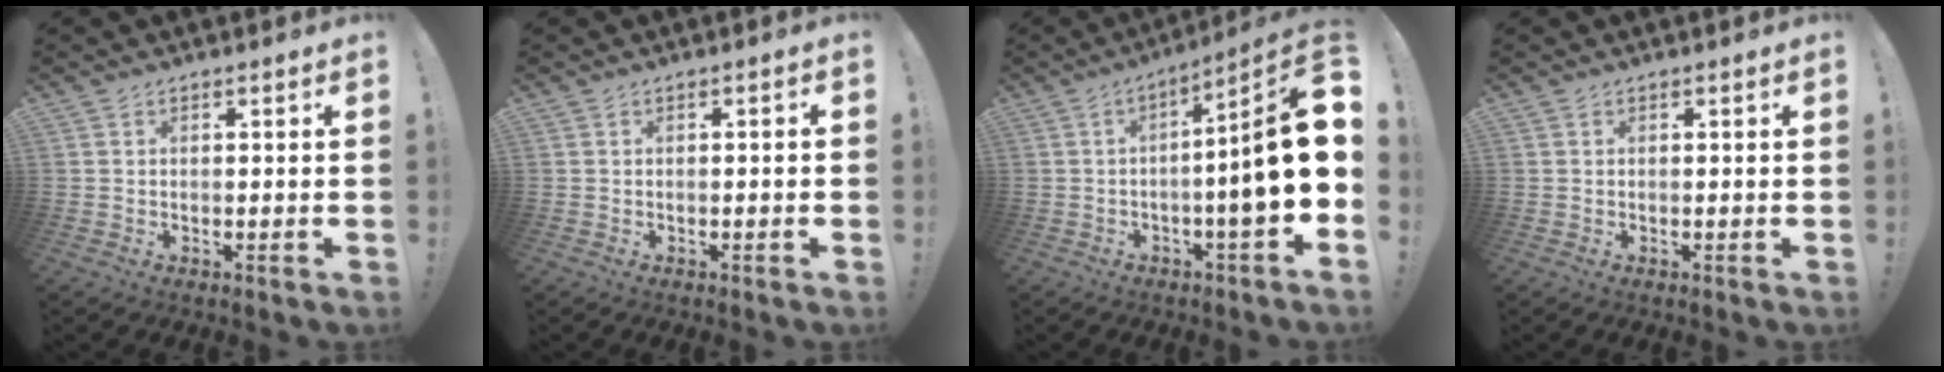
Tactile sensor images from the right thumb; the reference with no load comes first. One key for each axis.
{"total": 0.9, "fx": -0.5, "fy": -0.2, "fz": 0.7, "tx": -0.013, "ty": -0.001, "tz": -0.009}
{"total": 16.5, "fx": -0.7, "fy": 0.4, "fz": 16.5, "tx": -0.255, "ty": -0.013, "tz": -0.019}
{"total": 0.0}